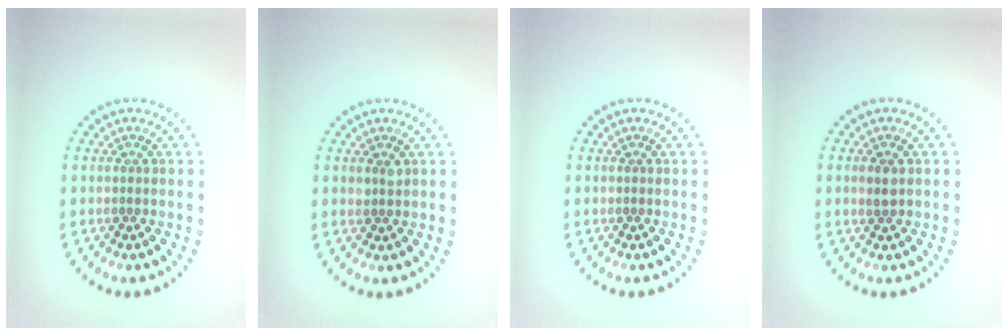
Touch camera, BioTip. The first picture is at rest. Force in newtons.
{"total": 1.0, "press": 0.9, "slide": 0.2}
{"total": 0.0}
{"total": 1.3, "press": 1.3, "slide": 0.3}